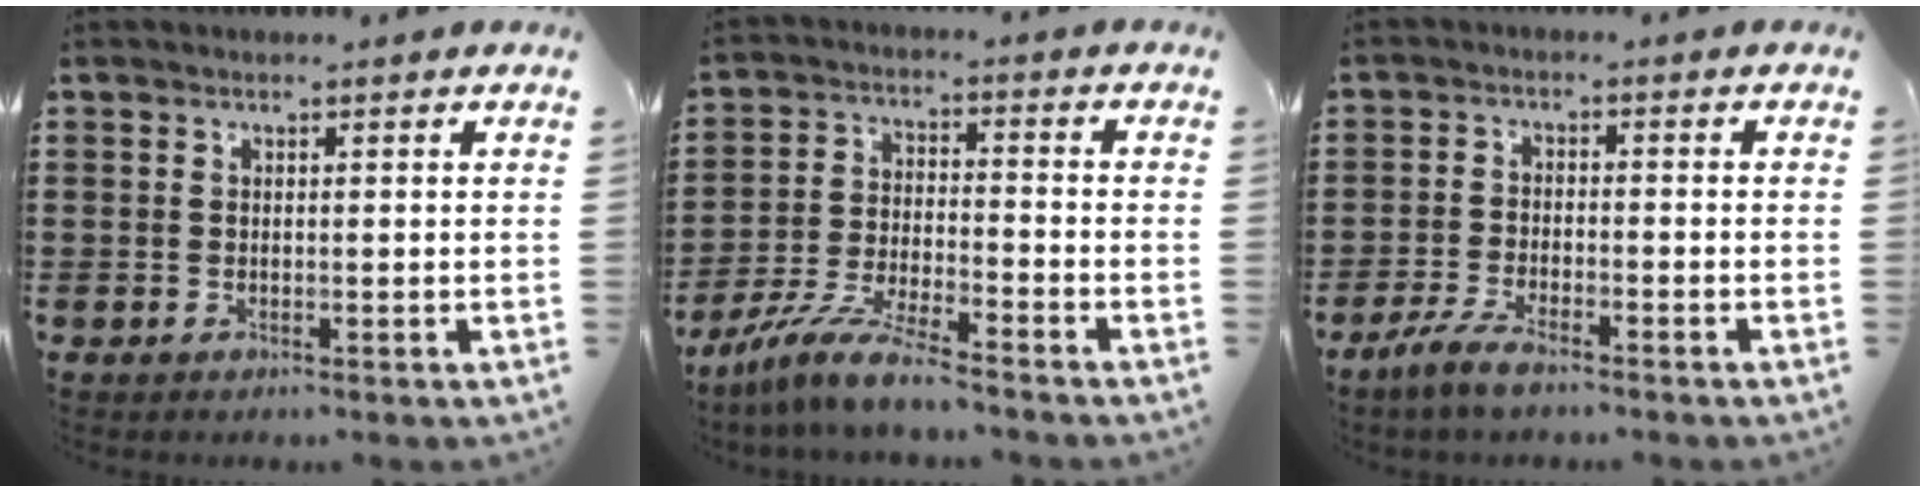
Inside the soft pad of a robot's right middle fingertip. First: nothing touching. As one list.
[{"total": 7.8, "force": [-7.1, 0.1, 3.2], "torque": [-0.078, -0.005, -0.143]}, {"total": 4.2, "force": [-3.3, 0.9, 2.4], "torque": [-0.060, -0.003, -0.069]}]